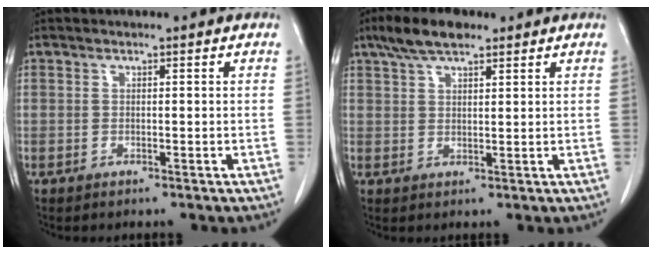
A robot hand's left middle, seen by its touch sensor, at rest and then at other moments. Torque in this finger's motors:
{"motor_torque": [0.06, -0.14, -0.24, -0.03]}